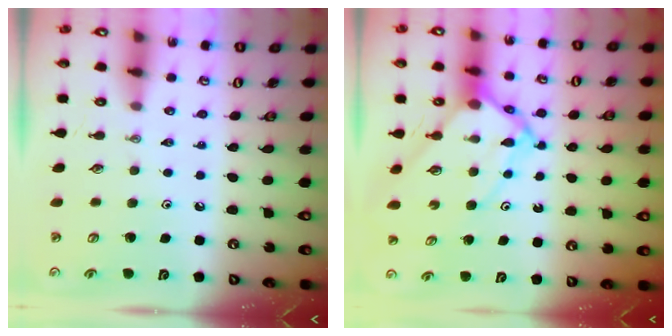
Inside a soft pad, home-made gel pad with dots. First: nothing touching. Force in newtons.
{"total": 10.6, "press": 10.5, "slide": 1.0}